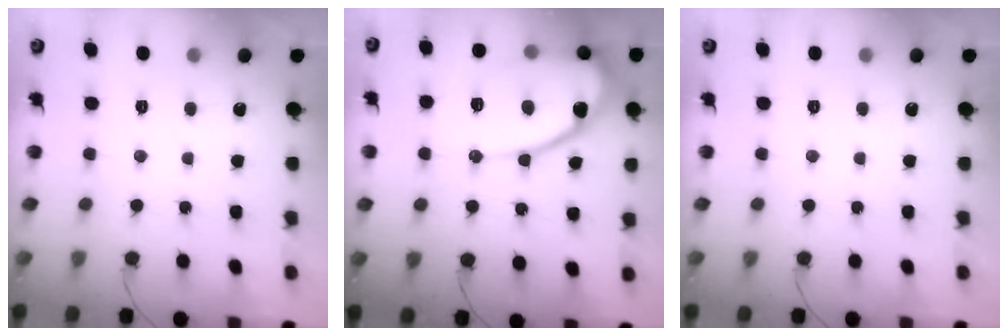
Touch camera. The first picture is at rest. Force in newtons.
{"total": 14.1, "press": 14.0, "slide": 1.7}
{"total": 0.0}